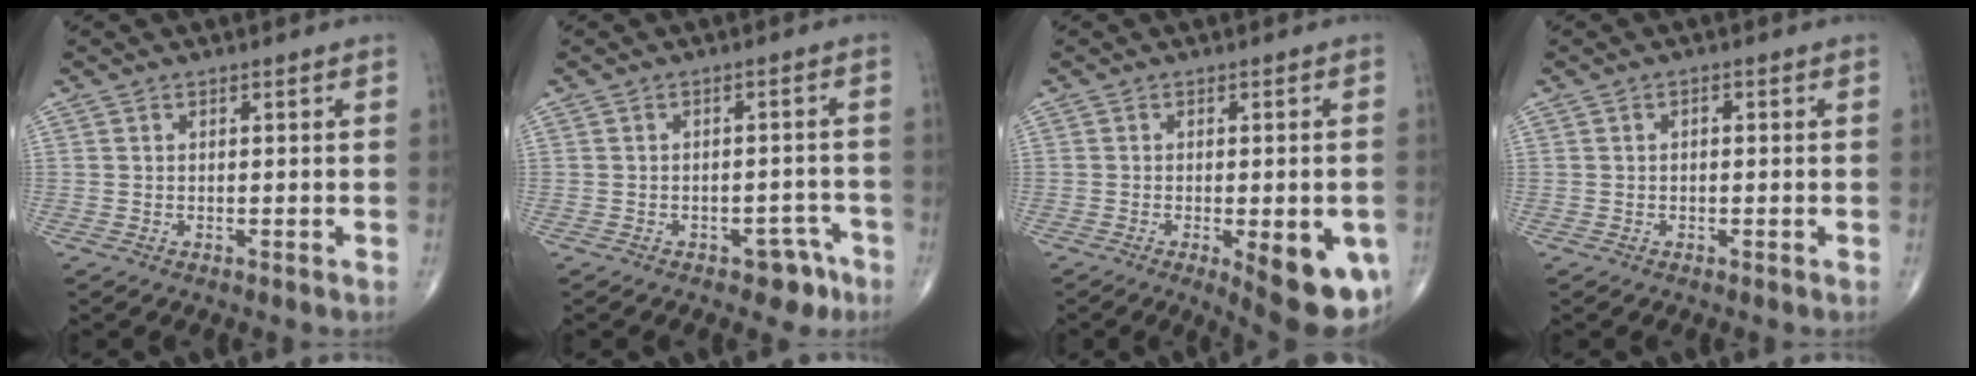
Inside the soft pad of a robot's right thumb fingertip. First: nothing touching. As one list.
[{"total": 4.7, "force": [-3.0, 2.8, 2.2], "torque": [-0.006, 0.029, -0.036]}, {"total": 13.0, "force": [-4.3, 4.4, 11.4], "torque": [-0.114, -0.006, -0.043]}, {"total": 0.9, "force": [0.1, 0.5, 0.8], "torque": [-0.010, 0.004, -0.001]}]